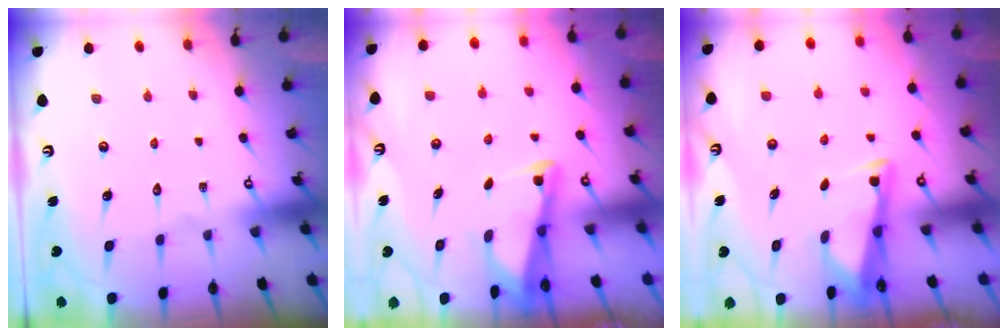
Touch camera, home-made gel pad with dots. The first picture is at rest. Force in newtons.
{"total": 2.5, "press": 2.5, "slide": 0.2}
{"total": 2.9, "press": 2.9, "slide": 0.4}